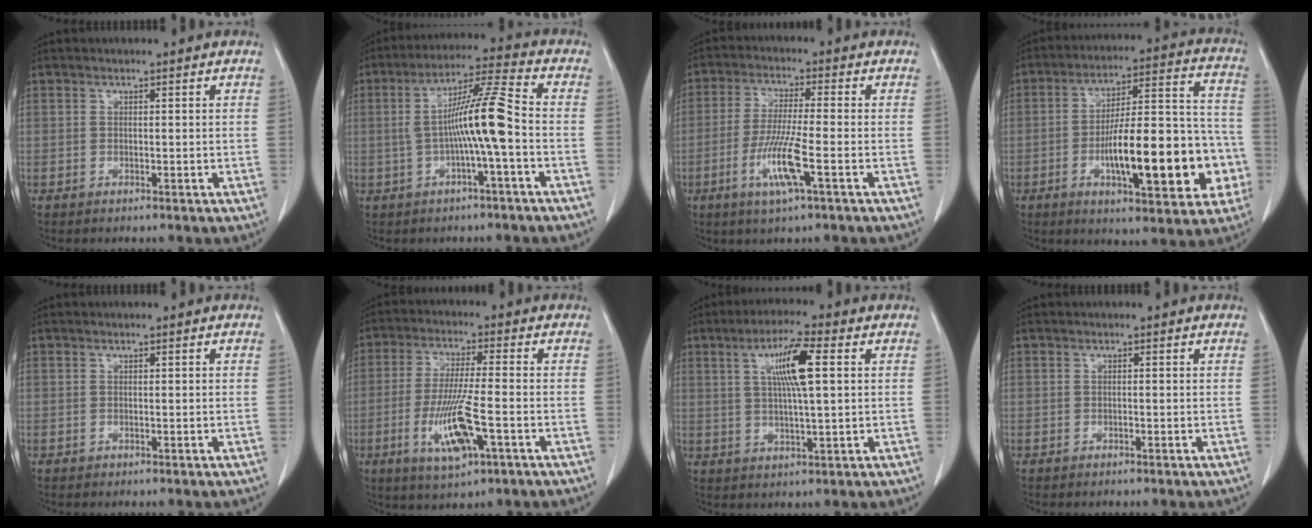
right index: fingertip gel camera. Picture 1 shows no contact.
{"total": 9.7, "force": [-1.2, -0.5, 9.6], "torque": [-0.172, 0.020, -0.022]}
{"total": 8.1, "force": [-3.0, -0.1, 7.5], "torque": [-0.150, -0.013, -0.056]}
{"total": 20.1, "force": [-5.4, 5.4, 18.7], "torque": [-0.247, 0.033, -0.066]}
{"total": 0.0}
{"total": 10.1, "force": [-3.5, 1.2, 9.4], "torque": [-0.186, -0.014, -0.058]}
{"total": 8.3, "force": [2.3, 0.6, 7.9], "torque": [-0.146, 0.007, 0.041]}
{"total": 0.0}